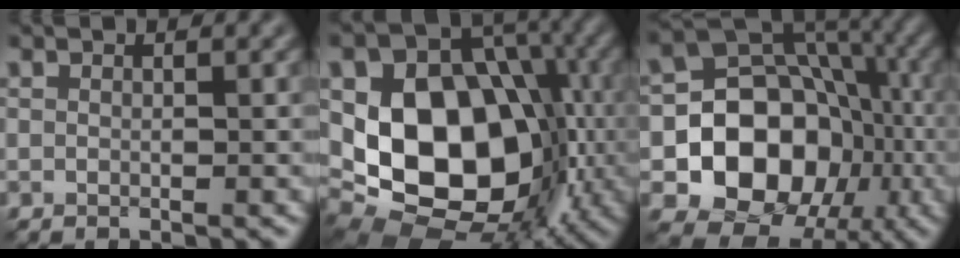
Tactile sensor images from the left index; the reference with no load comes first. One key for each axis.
{"total": 15.4, "fx": -1.4, "fy": 11.3, "fz": 10.4, "tx": -0.165, "ty": -0.010, "tz": -0.028}
{"total": 12.5, "fx": -3.1, "fy": 10.1, "fz": 6.7, "tx": -0.109, "ty": -0.002, "tz": -0.070}